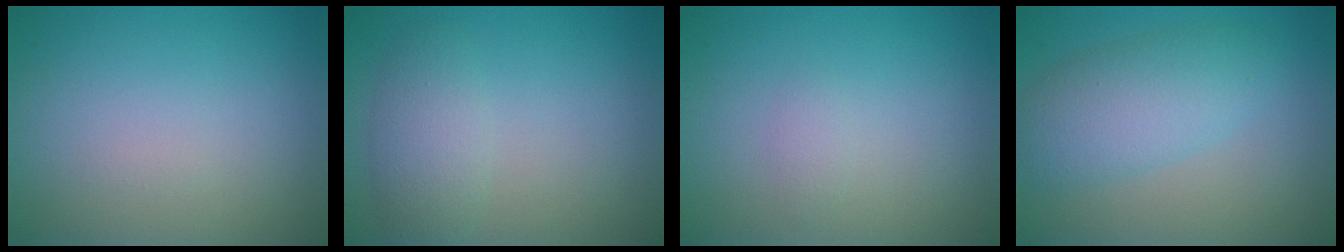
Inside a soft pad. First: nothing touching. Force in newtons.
{"total": 2.9, "press": 2.9, "slide": 0.1}
{"total": 0.8, "press": 0.8, "slide": 0.0}
{"total": 4.8, "press": 4.8, "slide": 0.1}